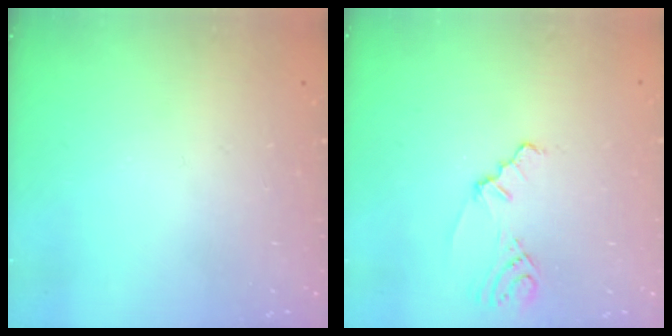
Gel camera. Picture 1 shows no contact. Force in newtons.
{"total": 2.2, "press": 2.1, "slide": 0.6}